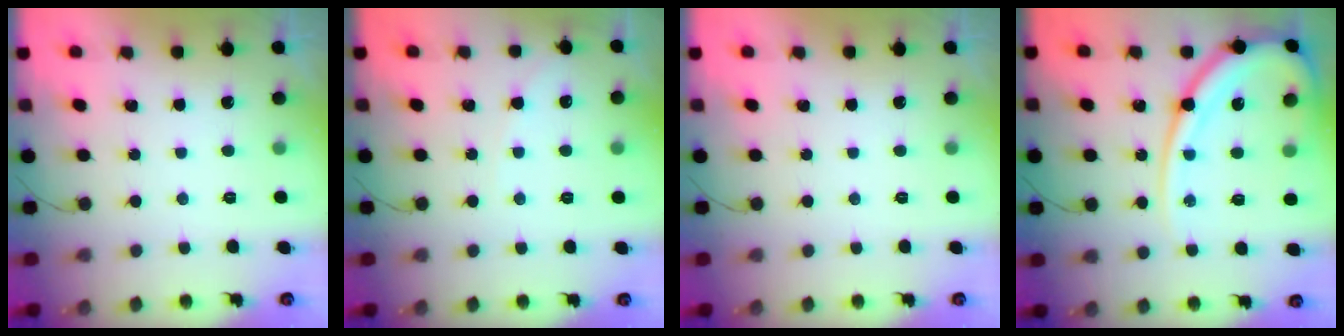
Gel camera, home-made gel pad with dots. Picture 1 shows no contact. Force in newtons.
{"total": 4.2, "press": 4.2, "slide": 0.6}
{"total": 0.0}
{"total": 16.5, "press": 16.5, "slide": 1.4}